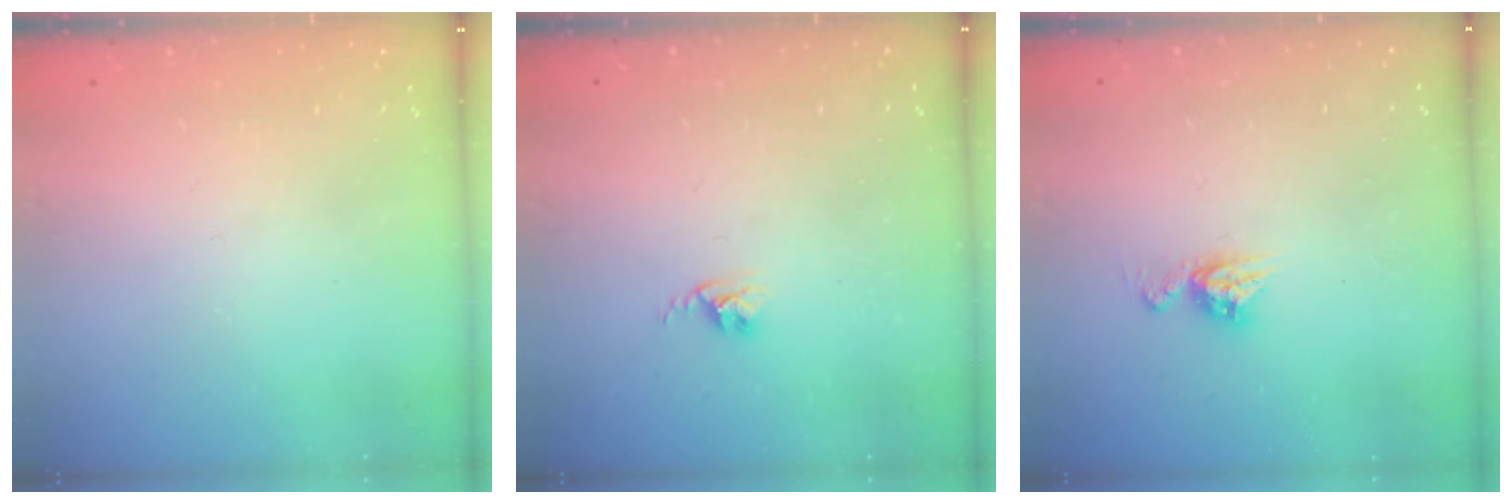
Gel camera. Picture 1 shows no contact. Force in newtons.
{"total": 2.4, "press": 2.4, "slide": 0.3}
{"total": 6.8, "press": 6.8, "slide": 0.5}